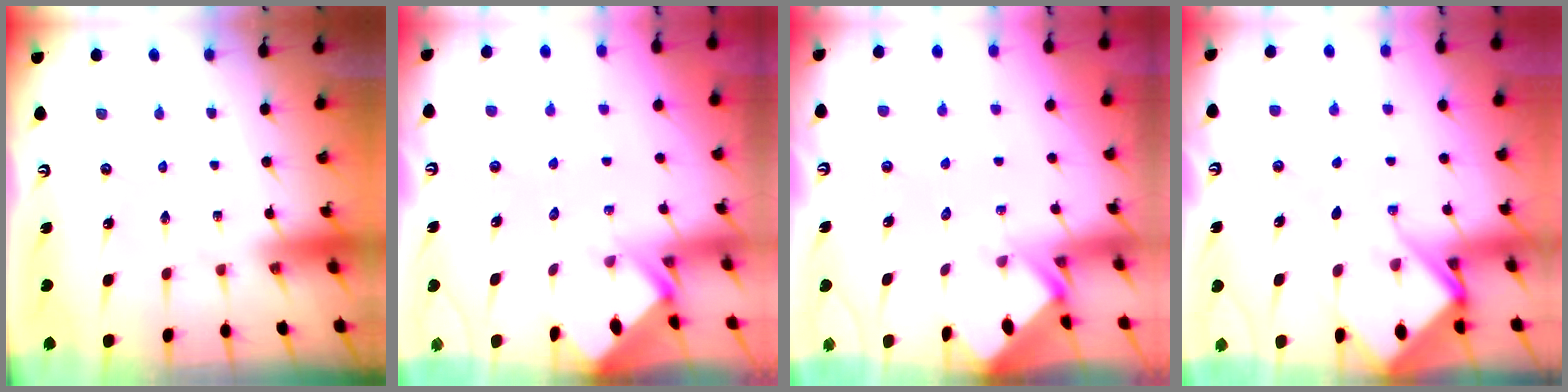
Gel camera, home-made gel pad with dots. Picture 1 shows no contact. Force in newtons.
{"total": 2.8, "press": 2.8, "slide": 0.2}
{"total": 2.6, "press": 2.6, "slide": 0.1}
{"total": 7.3, "press": 7.3, "slide": 0.7}